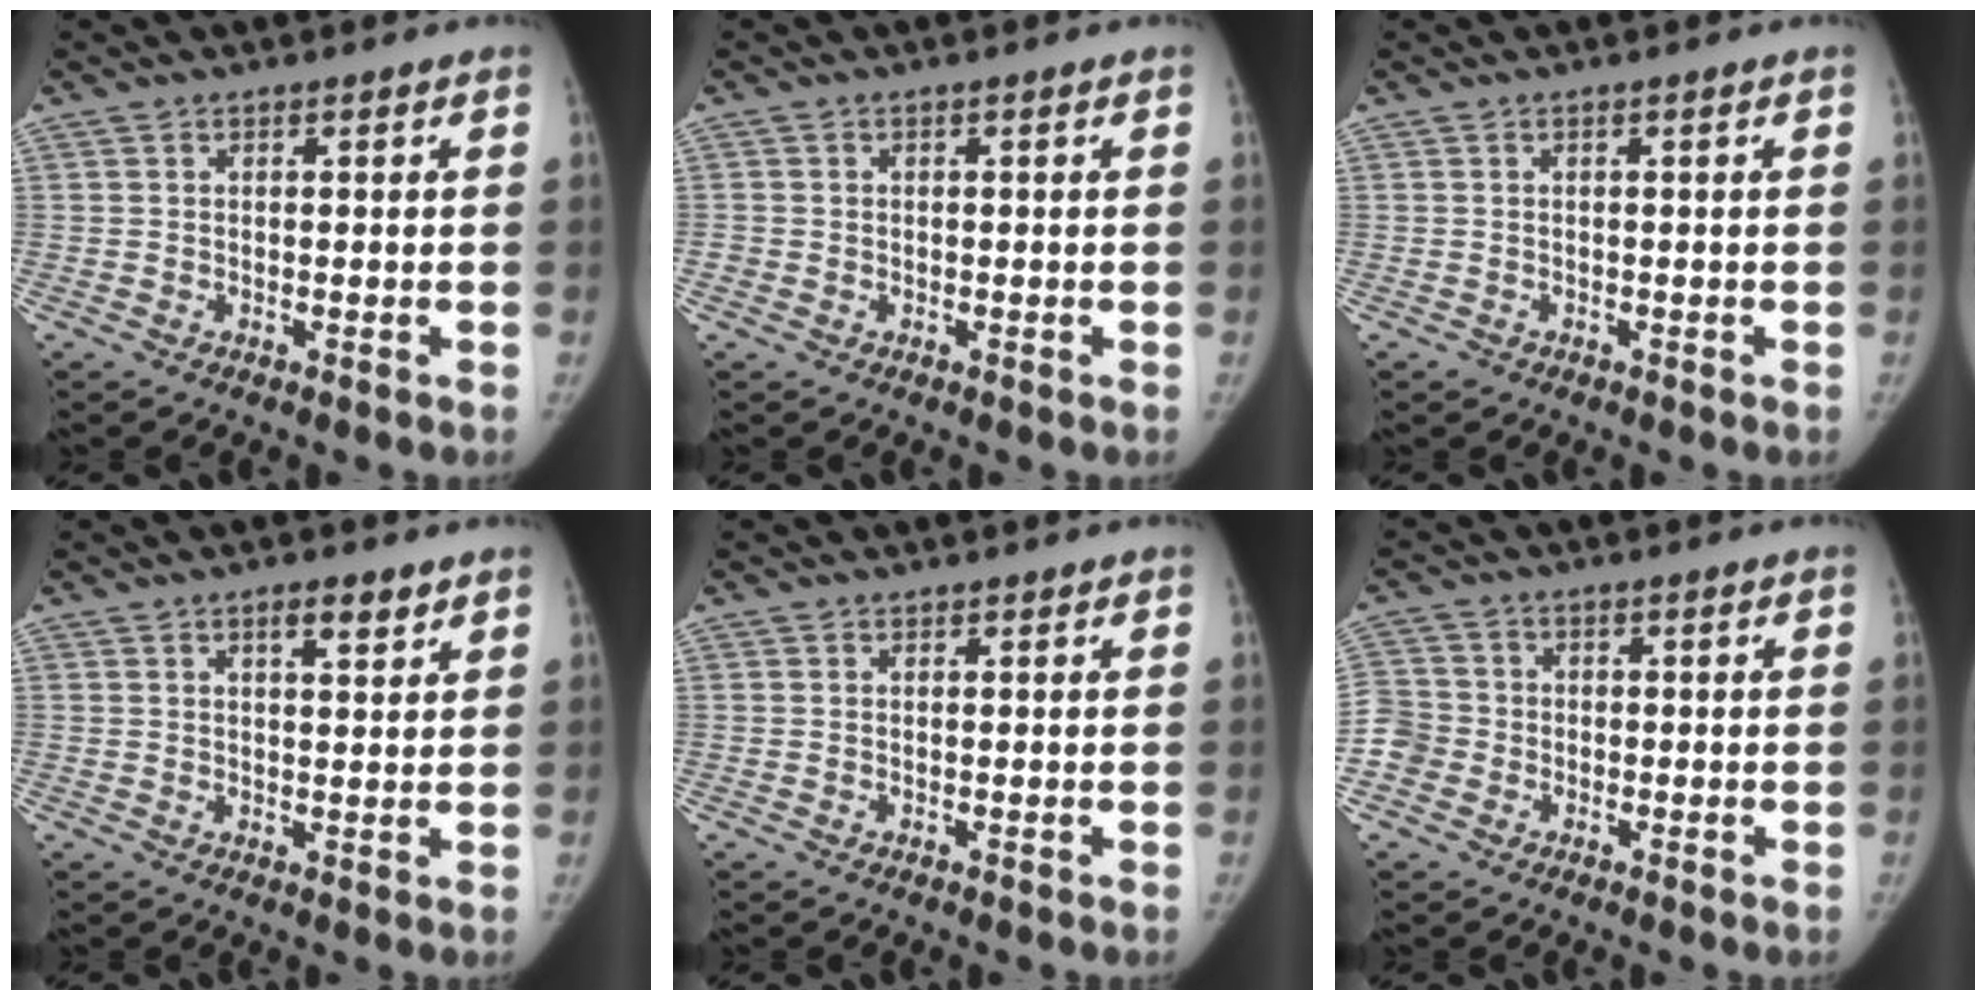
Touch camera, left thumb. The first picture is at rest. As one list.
[{"total": 0.9, "force": [-0.3, 0.9, 0.0], "torque": [0.008, 0.005, -0.008]}, {"total": 0.5, "force": [-0.3, 0.4, 0.0], "torque": [0.008, 0.002, -0.005]}, {"total": 3.9, "force": [2.5, 1.3, 2.6], "torque": [-0.025, -0.013, 0.036]}, {"total": 0.0}, {"total": 5.6, "force": [-1.9, 5.1, 1.1], "torque": [-0.006, 0.015, -0.044]}]